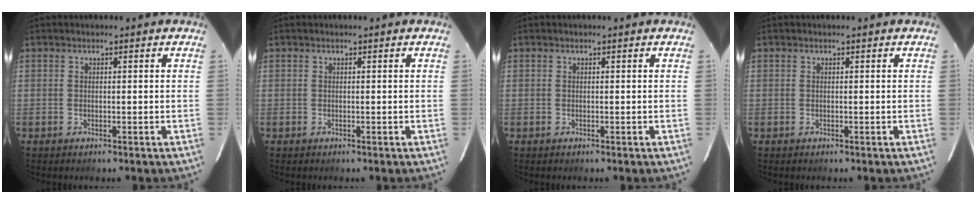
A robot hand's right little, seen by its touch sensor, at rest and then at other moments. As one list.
[{"total": 0.0}, {"total": 0.0}, {"total": 0.0}]